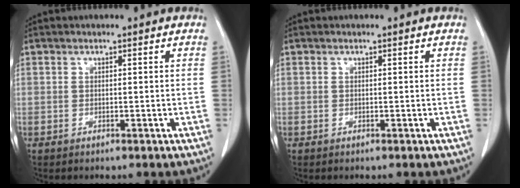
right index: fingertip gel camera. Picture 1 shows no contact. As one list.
[{"total": 0.0}]